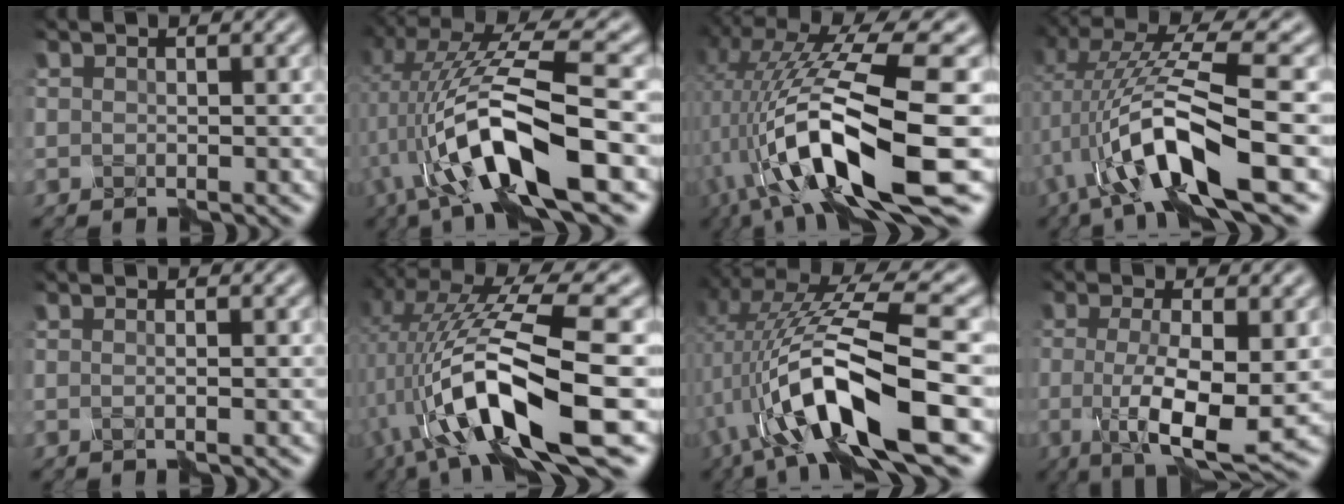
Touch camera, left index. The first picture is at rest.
{"total": 10.6, "force": [-2.2, 2.5, 10.0], "torque": [-0.189, 0.012, -0.043]}
{"total": 13.9, "force": [-3.5, 3.3, 13.0], "torque": [-0.230, 0.005, -0.051]}
{"total": 9.8, "force": [-1.3, 2.0, 9.5], "torque": [-0.172, 0.014, -0.025]}
{"total": 0.7, "force": [0.1, 0.0, 0.7], "torque": [-0.010, -0.006, -0.008]}
{"total": 12.6, "force": [-3.1, 3.0, 11.8], "torque": [-0.208, 0.005, -0.050]}
{"total": 11.6, "force": [-2.1, 2.8, 11.1], "torque": [-0.195, 0.014, -0.039]}
{"total": 7.4, "force": [-1.0, 1.9, 7.0], "torque": [-0.131, -0.012, -0.011]}